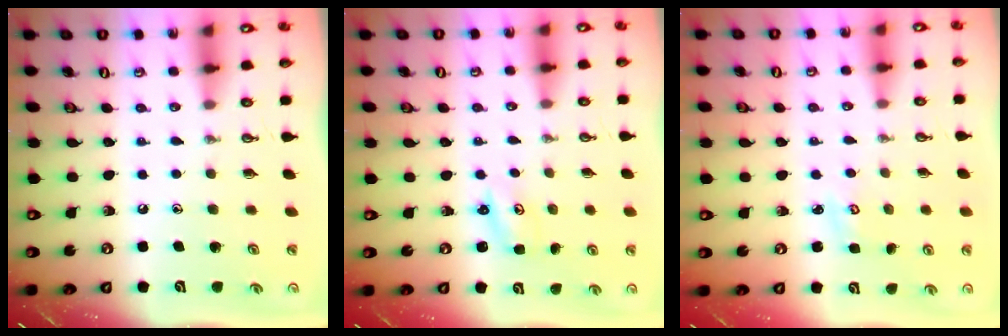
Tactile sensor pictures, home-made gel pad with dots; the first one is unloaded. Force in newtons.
{"total": 1.8, "press": 1.8, "slide": 0.2}
{"total": 2.6, "press": 2.6, "slide": 0.3}